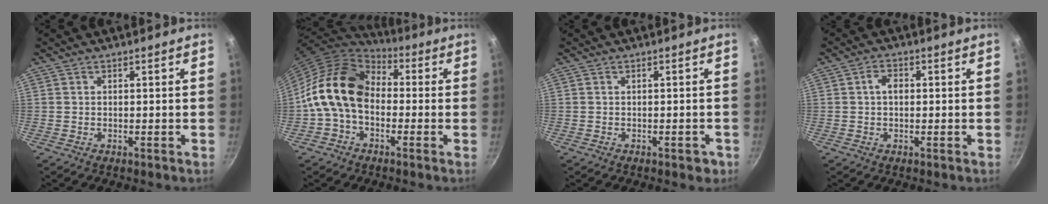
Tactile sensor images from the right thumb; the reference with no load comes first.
{"total": 15.2, "force": [-0.8, 10.9, 10.6], "torque": [-0.165, 0.040, -0.035]}
{"total": 2.2, "force": [-1.1, 1.2, 1.5], "torque": [-0.004, 0.014, -0.004]}
{"total": 3.1, "force": [0.3, 2.1, 2.2], "torque": [-0.030, 0.008, 0.000]}